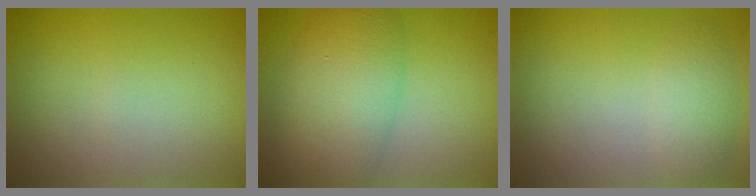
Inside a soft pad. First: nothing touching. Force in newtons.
{"total": 7.1, "press": 7.1, "slide": 0.2}
{"total": 2.1, "press": 2.1, "slide": 0.2}